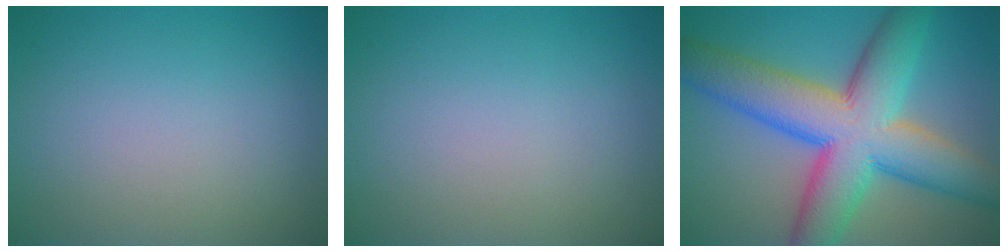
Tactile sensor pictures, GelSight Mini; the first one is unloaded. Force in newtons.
{"total": 0.0}
{"total": 12.5, "press": 12.5, "slide": 0.3}